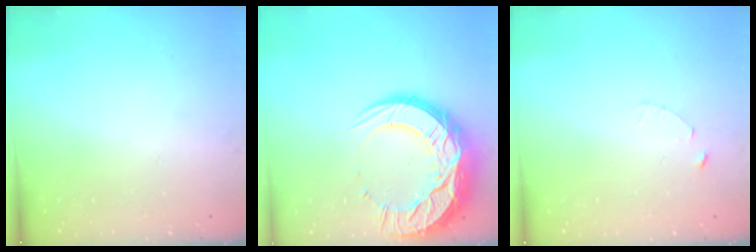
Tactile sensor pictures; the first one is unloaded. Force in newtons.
{"total": 22.3, "press": 22.2, "slide": 1.9}
{"total": 1.0, "press": 1.0, "slide": 0.2}